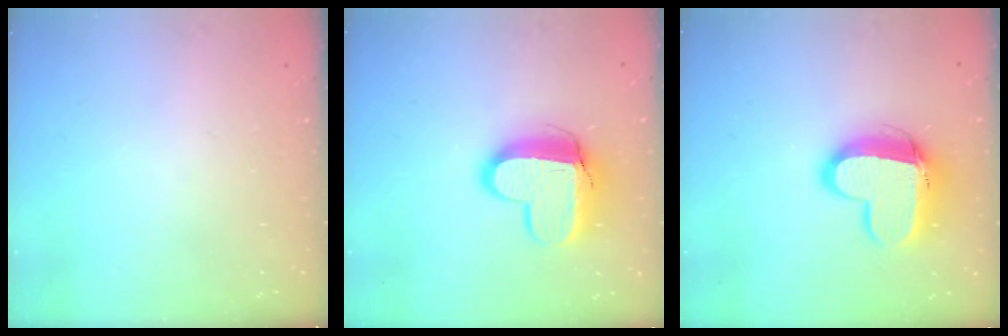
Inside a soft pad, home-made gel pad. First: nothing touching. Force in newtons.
{"total": 12.3, "press": 12.2, "slide": 1.3}
{"total": 13.5, "press": 13.5, "slide": 1.4}